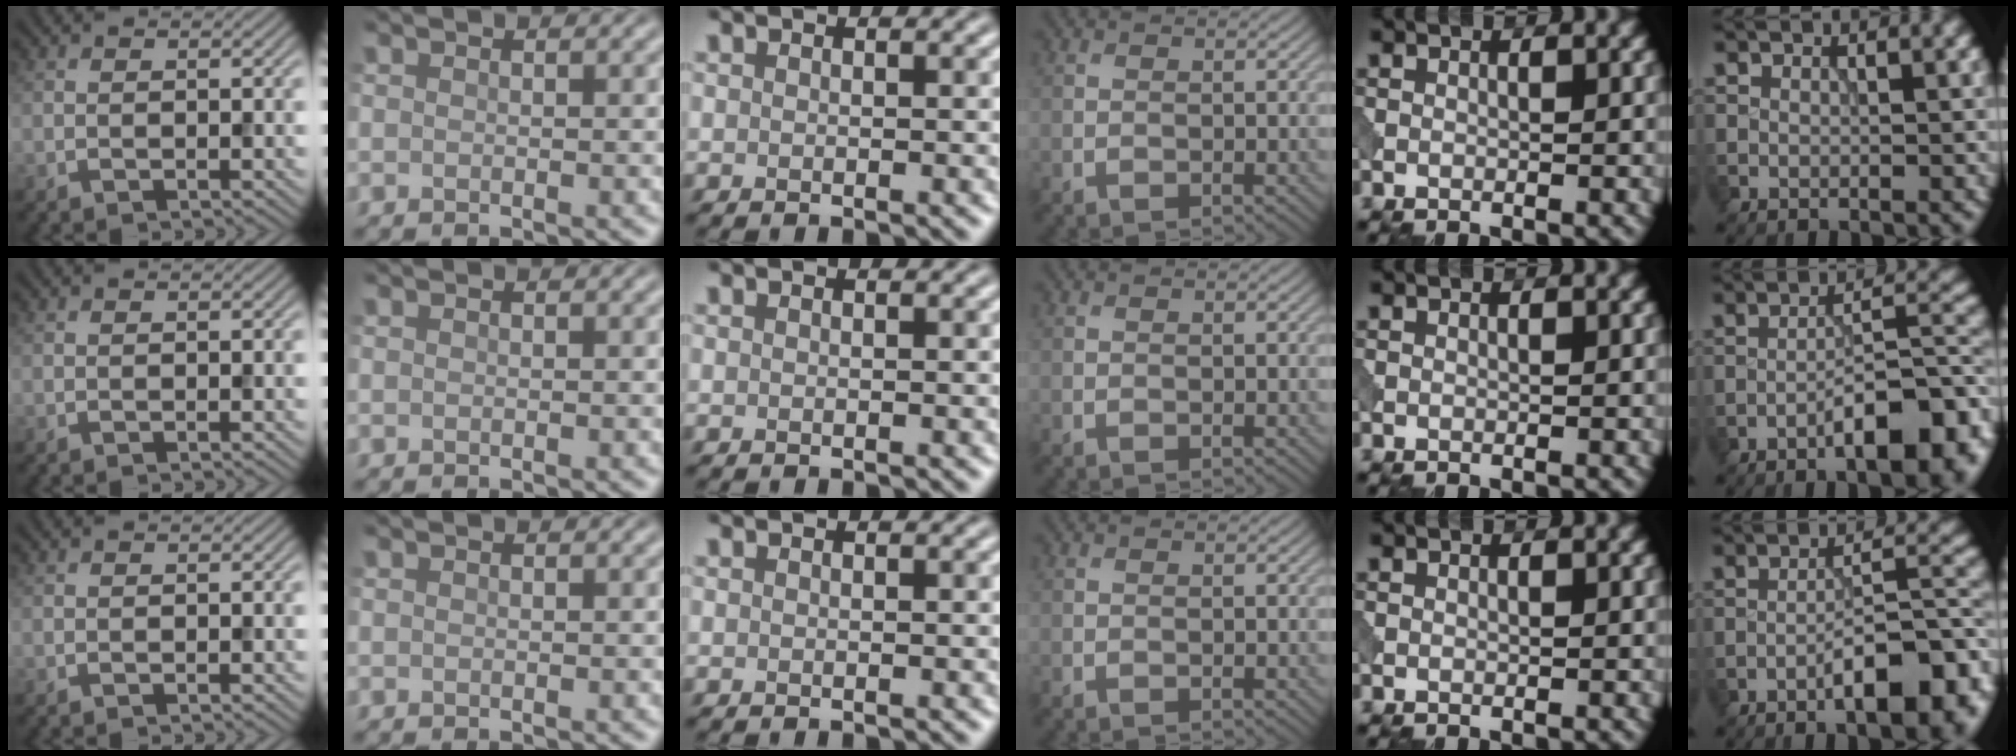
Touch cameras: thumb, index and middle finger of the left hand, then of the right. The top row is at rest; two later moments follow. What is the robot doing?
{"motion": "pour", "object": "beaker"}